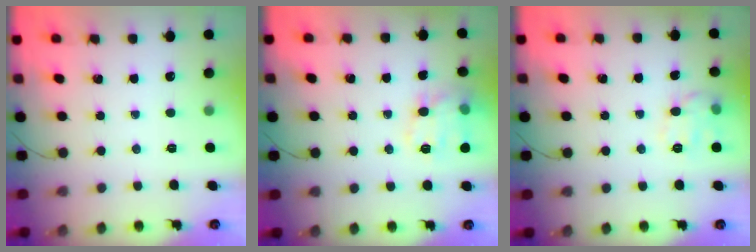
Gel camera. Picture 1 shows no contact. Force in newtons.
{"total": 12.7, "press": 12.7, "slide": 0.5}
{"total": 9.4, "press": 9.3, "slide": 0.9}